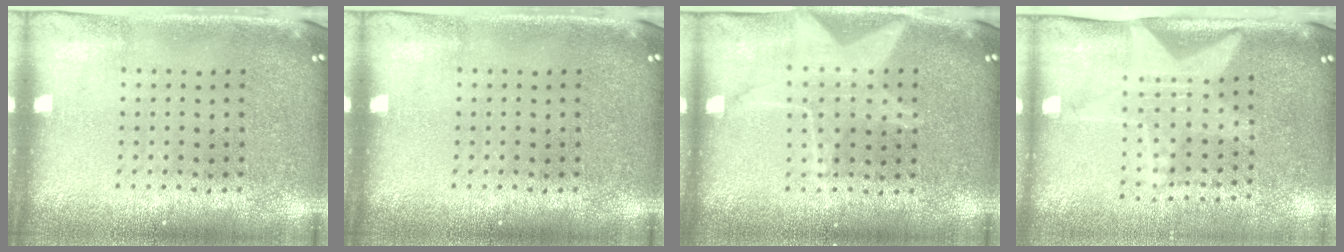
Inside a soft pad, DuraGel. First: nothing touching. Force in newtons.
{"total": 0.0}
{"total": 1.3, "press": 1.3, "slide": 0.1}
{"total": 2.0, "press": 1.5, "slide": 1.3}